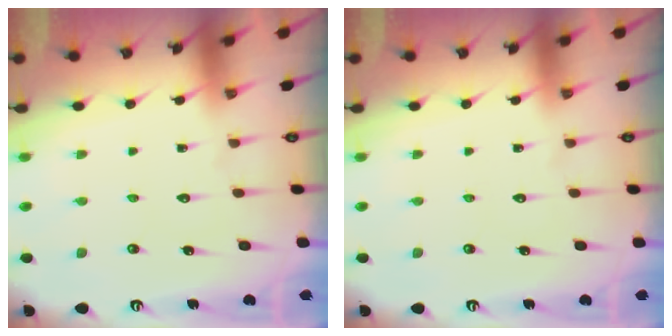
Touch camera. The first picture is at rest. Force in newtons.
{"total": 0.0}